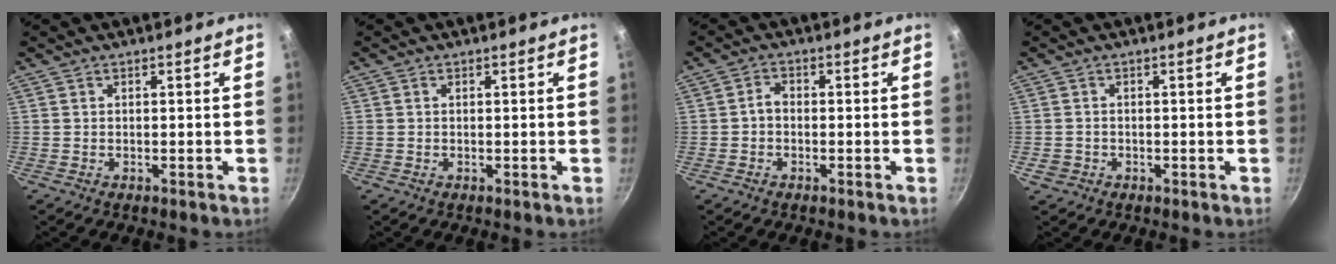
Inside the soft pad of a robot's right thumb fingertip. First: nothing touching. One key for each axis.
{"total": 0.5, "fx": 0.1, "fy": 0.4, "fz": 0.2, "tx": -0.002, "ty": 0.004, "tz": 0.001}
{"total": 2.2, "fx": -0.6, "fy": 1.6, "fz": 1.4, "tx": -0.024, "ty": 0.014, "tz": -0.015}
{"total": 2.0, "fx": -0.7, "fy": 1.7, "fz": 0.7, "tx": -0.012, "ty": 0.004, "tz": -0.007}